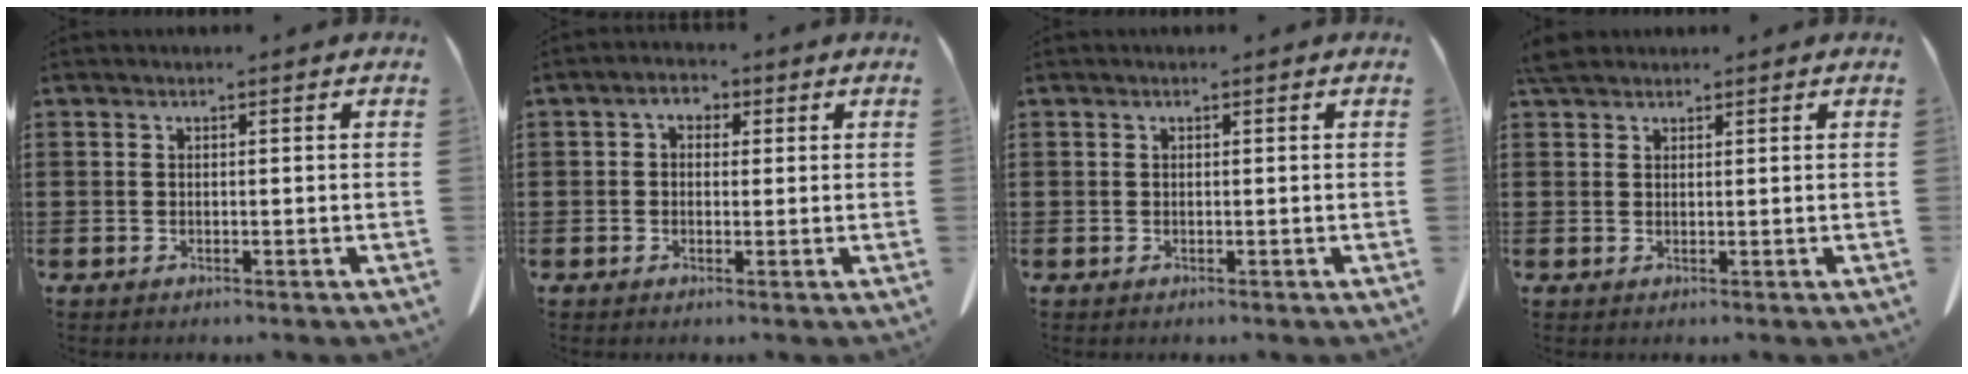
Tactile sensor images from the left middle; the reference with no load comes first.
{"total": 2.1, "force": [0.5, 1.5, 1.4], "torque": [-0.033, 0.009, 0.006]}
{"total": 0.0}
{"total": 2.6, "force": [2.2, 1.1, 1.0], "torque": [-0.027, 0.003, 0.045]}